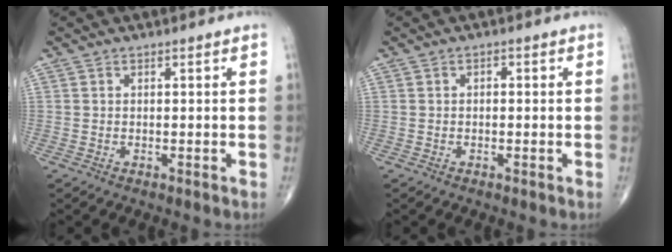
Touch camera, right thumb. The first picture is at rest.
{"total": 0.7, "force": [0.0, 0.5, 0.5], "torque": [-0.005, 0.002, -0.003]}